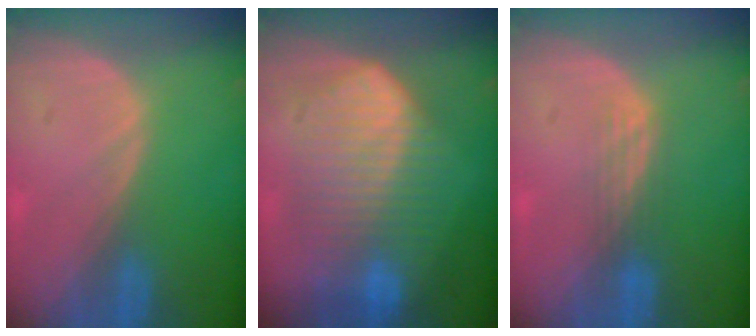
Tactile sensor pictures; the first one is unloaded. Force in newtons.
{"total": 10.5, "press": 10.4, "slide": 0.6}
{"total": 3.0, "press": 2.6, "slide": 1.4}